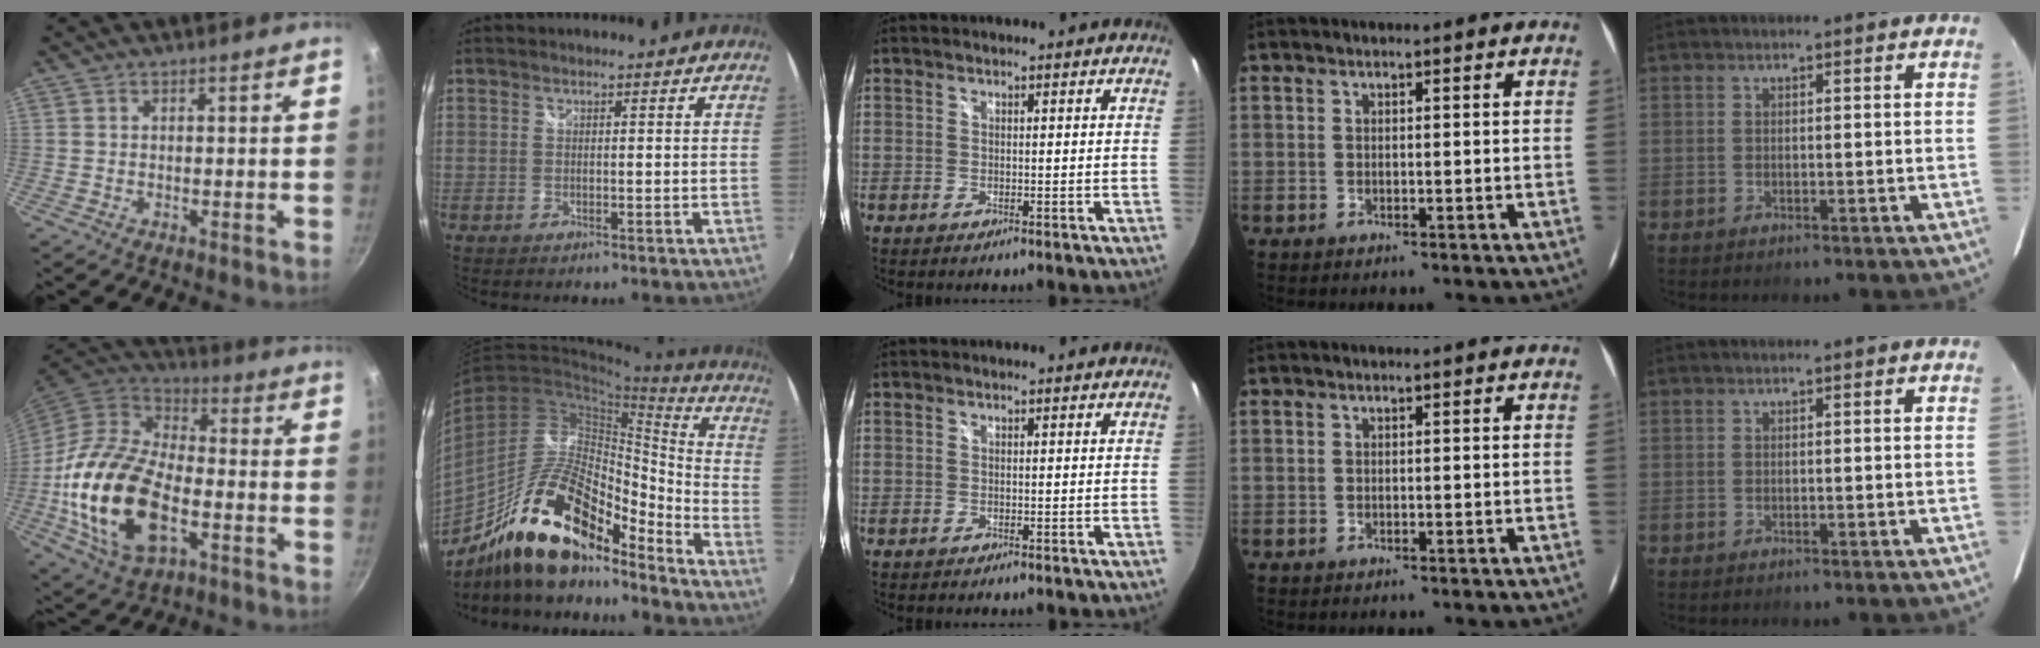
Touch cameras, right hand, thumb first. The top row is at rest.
{"thumb": {"total": 24.3, "force": [-5.4, 14.1, 19.0], "torque": [-0.353, 0.017, -0.103]}, "index": {"total": 22.1, "force": [-15.7, 8.1, 13.3], "torque": [-0.239, 0.000, -0.277]}}